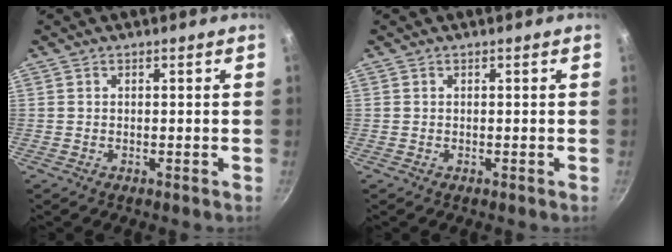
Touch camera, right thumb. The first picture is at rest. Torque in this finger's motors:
{"motor_torque": [-0.21, 0.08, -0.01, 0.01, 0.00]}